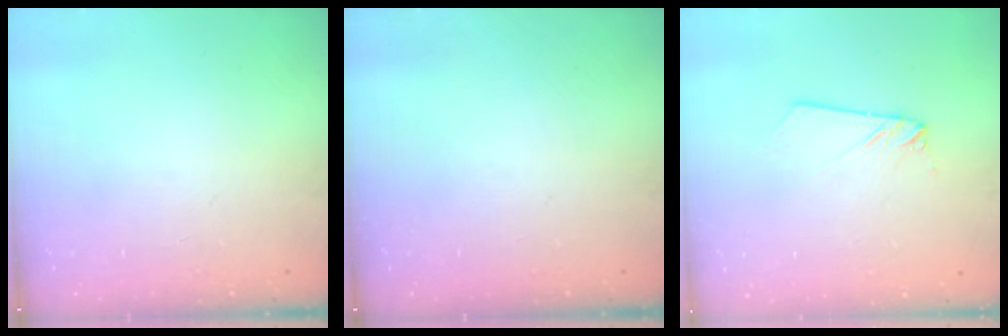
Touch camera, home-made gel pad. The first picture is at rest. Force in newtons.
{"total": 0.0}
{"total": 2.3, "press": 2.3, "slide": 0.1}